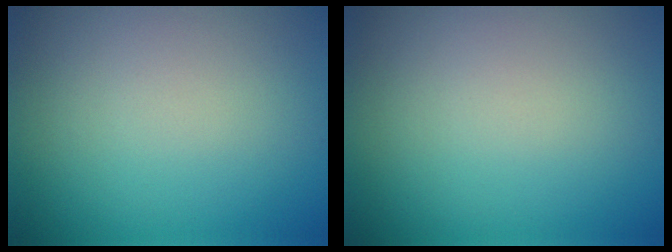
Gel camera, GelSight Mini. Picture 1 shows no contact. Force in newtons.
{"total": 0.0}